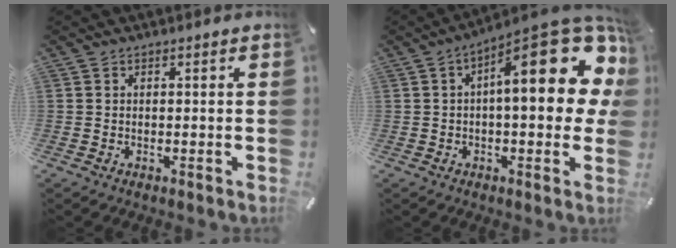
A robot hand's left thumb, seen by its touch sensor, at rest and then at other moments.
{"total": 22.9, "force": [6.6, 9.0, 20.0], "torque": [-0.262, -0.049, 0.108]}